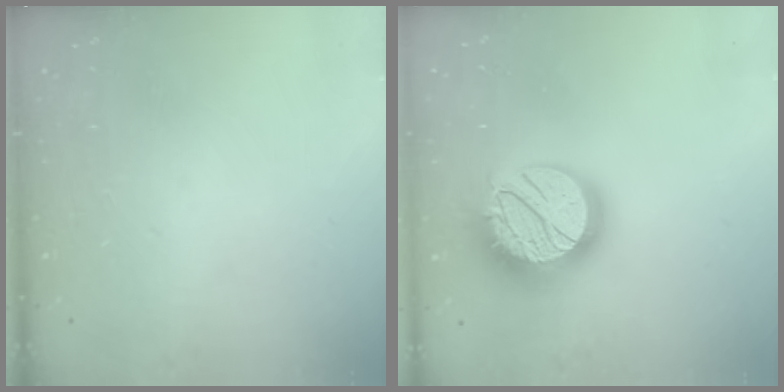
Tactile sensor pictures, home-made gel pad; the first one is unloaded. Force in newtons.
{"total": 20.9, "press": 20.8, "slide": 1.4}